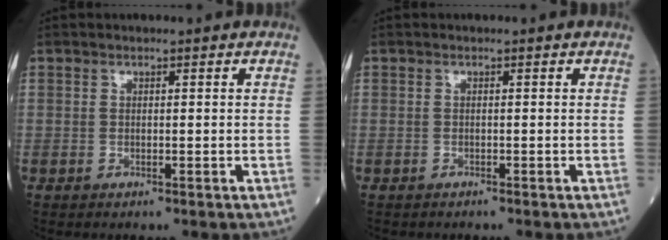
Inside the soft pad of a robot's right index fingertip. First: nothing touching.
{"total": 0.7, "force": [-0.6, 0.3, 0.1], "torque": [-0.008, 0.001, -0.009]}